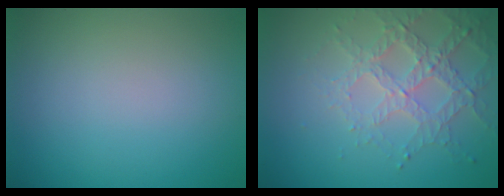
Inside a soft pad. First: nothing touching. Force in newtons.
{"total": 3.4, "press": 3.4, "slide": 0.6}